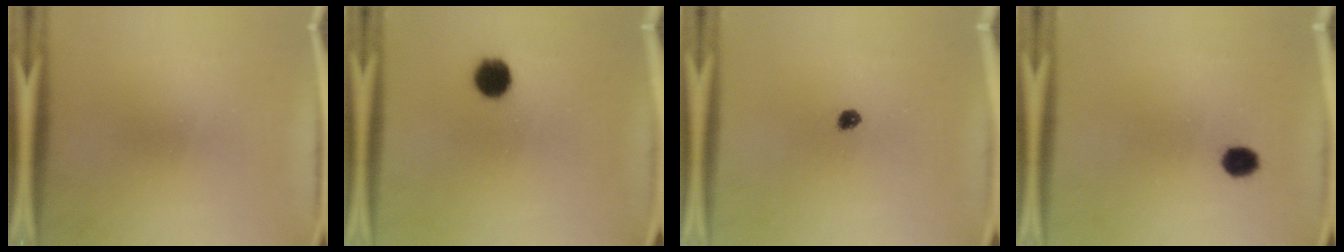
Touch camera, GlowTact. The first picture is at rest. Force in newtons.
{"total": 6.5}
{"total": 1.9}
{"total": 3.9}